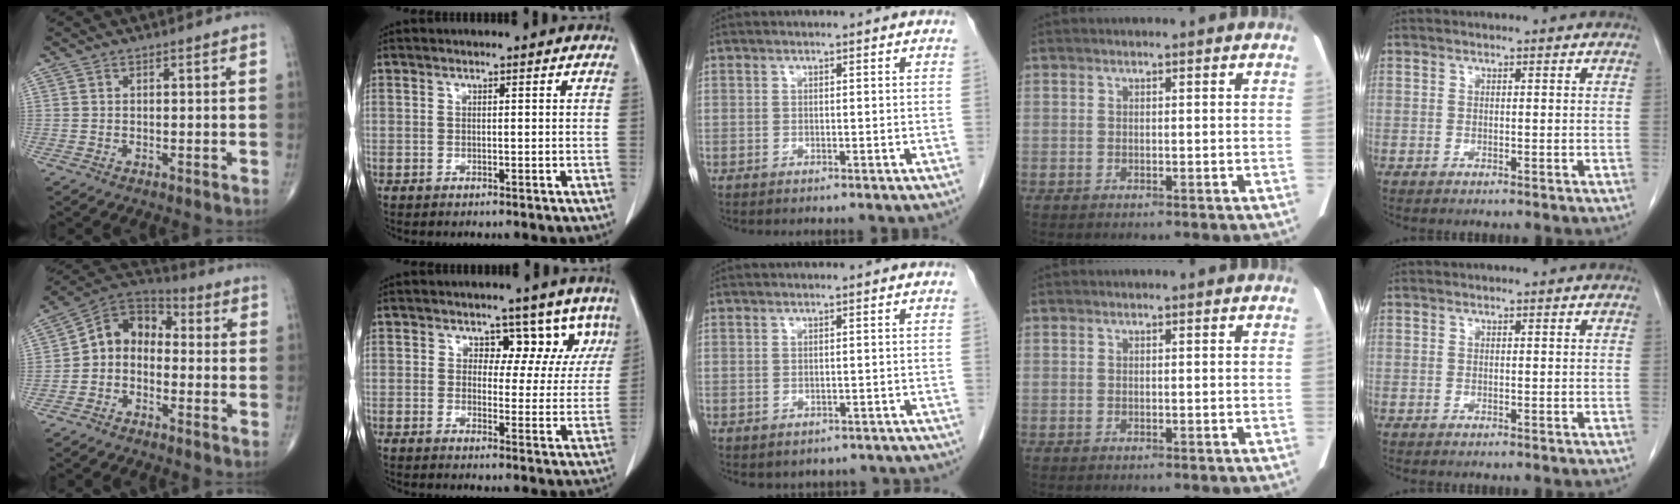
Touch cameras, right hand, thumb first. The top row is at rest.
{"thumb": {"total": 9.1, "force": [-1.6, 7.0, 5.6], "torque": [-0.069, 0.053, -0.050]}, "index": {"total": 6.5, "force": [4.3, 4.3, 2.3], "torque": [-0.003, -0.008, 0.041]}, "middle": {"total": 6.2, "force": [-5.0, 3.3, 1.5], "torque": [-0.012, 0.014, -0.048]}}